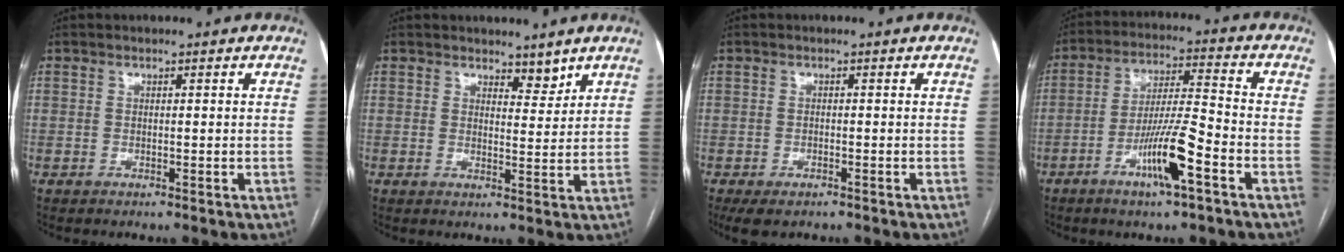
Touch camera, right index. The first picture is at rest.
{"total": 2.9, "force": [2.5, 1.2, 0.8], "torque": [-0.007, -0.006, 0.039]}
{"total": 4.4, "force": [-3.2, 1.9, 2.4], "torque": [-0.041, -0.009, -0.047]}
{"total": 10.5, "force": [-4.9, 0.5, 9.2], "torque": [-0.171, -0.001, -0.088]}